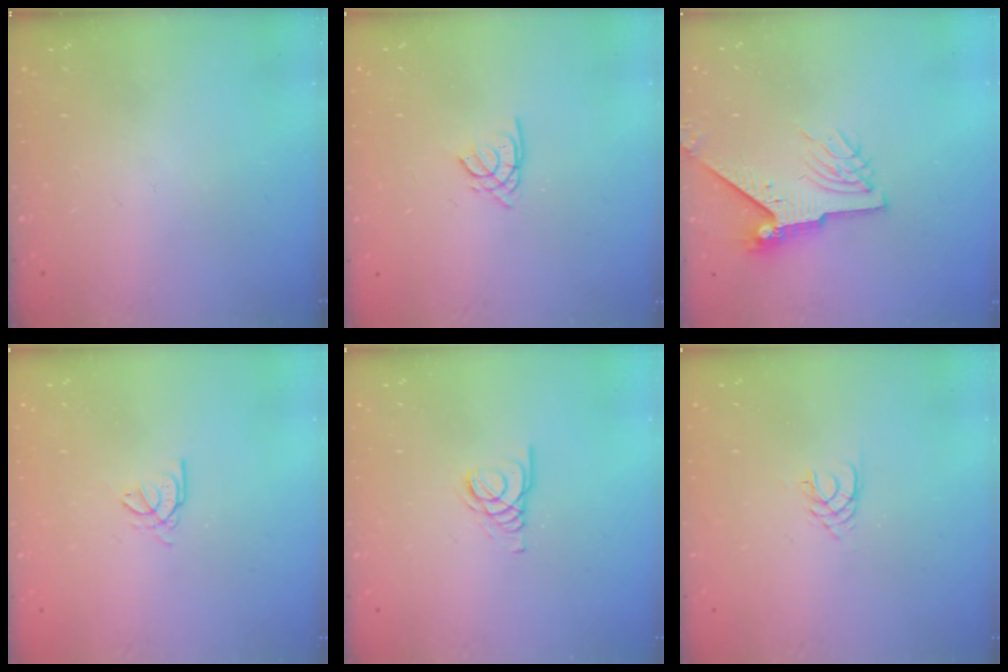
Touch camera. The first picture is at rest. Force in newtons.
{"total": 1.6, "press": 1.6, "slide": 0.2}
{"total": 7.9, "press": 7.9, "slide": 0.8}
{"total": 2.7, "press": 2.7, "slide": 0.4}
{"total": 2.1, "press": 2.1, "slide": 0.2}
{"total": 1.7, "press": 1.7, "slide": 0.2}